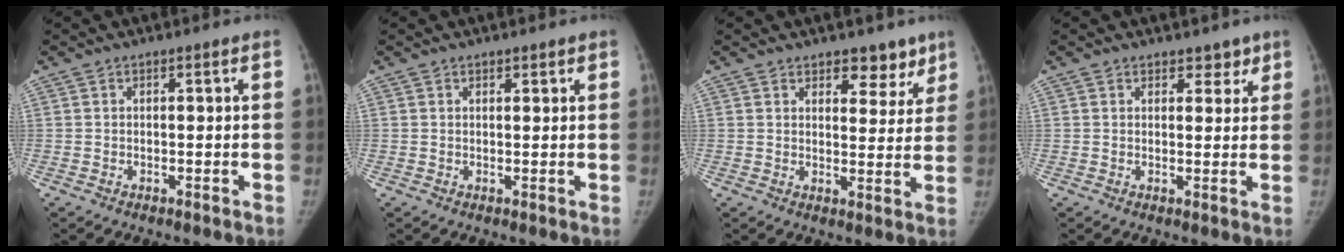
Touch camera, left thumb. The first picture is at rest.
{"total": 1.3, "force": [1.0, 0.6, 0.5], "torque": [-0.001, -0.005, 0.012]}
{"total": 6.2, "force": [4.6, 3.4, 2.5], "torque": [0.008, -0.027, 0.062]}
{"total": 2.8, "force": [2.2, 1.7, 0.8], "torque": [0.015, -0.012, 0.026]}